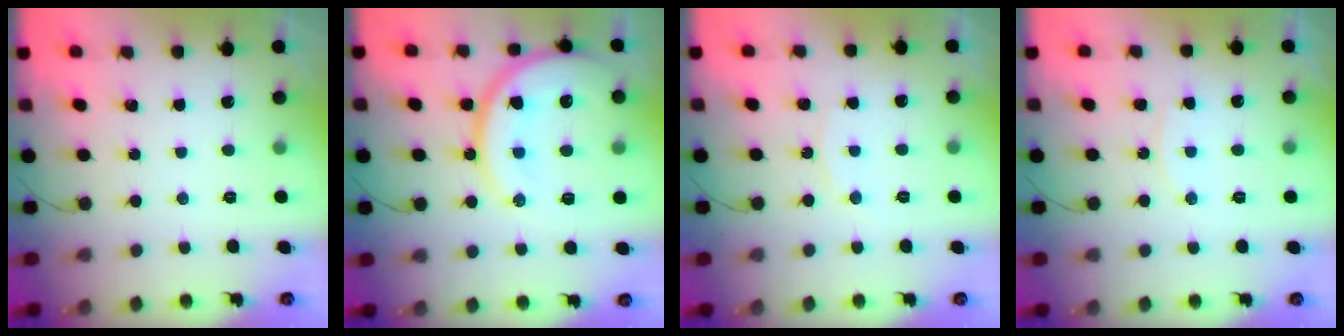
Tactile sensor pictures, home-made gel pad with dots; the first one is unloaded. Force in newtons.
{"total": 19.4, "press": 19.3, "slide": 1.8}
{"total": 5.4, "press": 5.4, "slide": 0.6}
{"total": 8.4, "press": 8.3, "slide": 0.8}